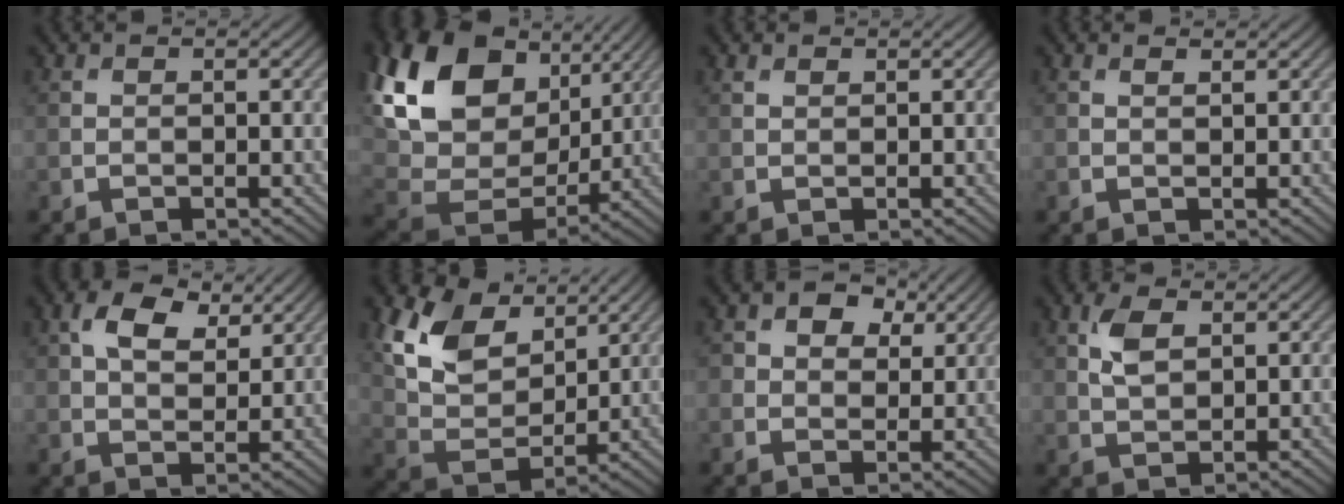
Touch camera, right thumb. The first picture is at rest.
{"total": 19.7, "force": [7.4, 13.6, 12.1], "torque": [-0.301, 0.026, 0.151]}
{"total": 0.9, "force": [0.7, 0.5, 0.3], "torque": [-0.008, -0.001, 0.015]}
{"total": 0.8, "force": [0.7, 0.2, 0.4], "torque": [-0.010, 0.000, 0.013]}
{"total": 6.6, "force": [3.0, 3.9, 4.4], "torque": [-0.084, 0.001, 0.051]}
{"total": 11.1, "force": [5.8, 6.7, 6.6], "torque": [-0.154, 0.002, 0.109]}
{"total": 5.9, "force": [2.7, 4.2, 3.1], "torque": [-0.060, 0.004, 0.034]}
{"total": 3.9, "force": [1.4, 2.2, 2.9], "torque": [-0.070, 0.004, 0.029]}